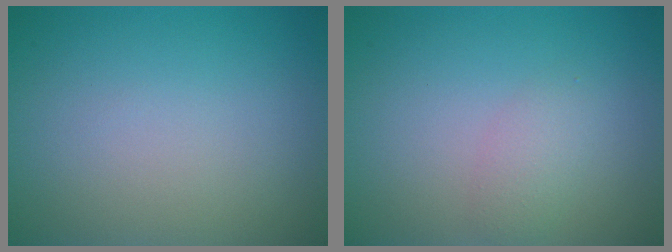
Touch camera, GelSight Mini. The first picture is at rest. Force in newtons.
{"total": 1.6, "press": 1.6, "slide": 0.1}